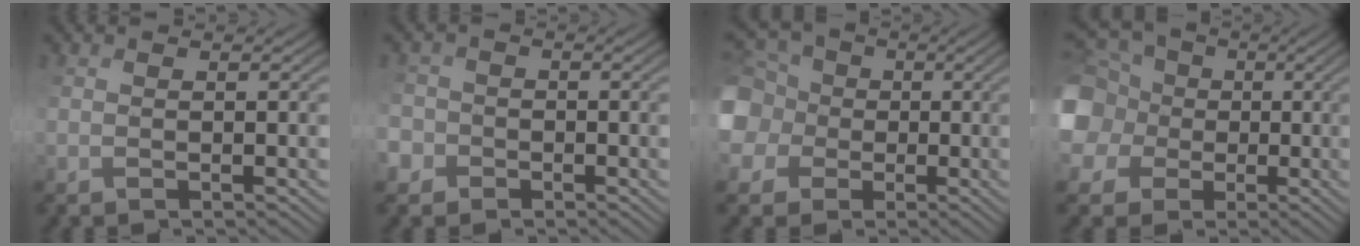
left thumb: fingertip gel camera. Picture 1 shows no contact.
{"total": 3.0, "force": [-1.4, 2.6, 0.4], "torque": [-0.023, 0.003, -0.032]}
{"total": 10.9, "force": [0.5, 10.1, 4.0], "torque": [-0.165, 0.001, -0.014]}
{"total": 13.6, "force": [1.3, 12.5, 5.3], "torque": [-0.207, 0.014, -0.004]}